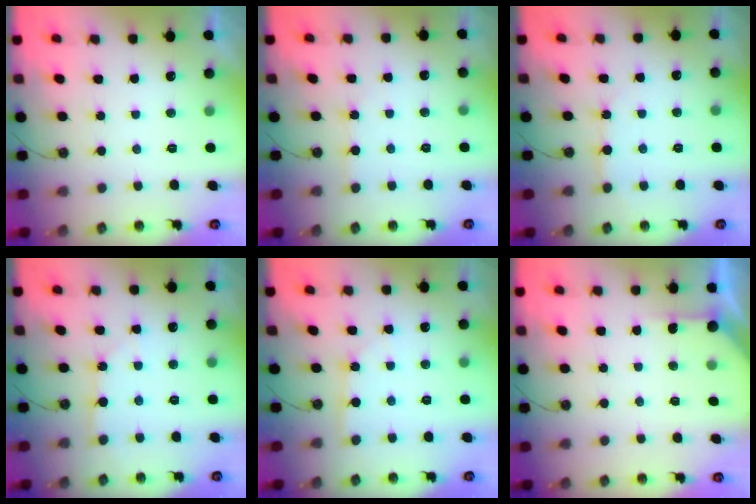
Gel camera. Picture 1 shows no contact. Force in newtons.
{"total": 2.1, "press": 2.0, "slide": 0.3}
{"total": 3.6, "press": 3.6, "slide": 0.2}
{"total": 2.4, "press": 2.3, "slide": 0.3}
{"total": 2.3, "press": 2.3, "slide": 0.2}
{"total": 3.5, "press": 3.5, "slide": 0.4}